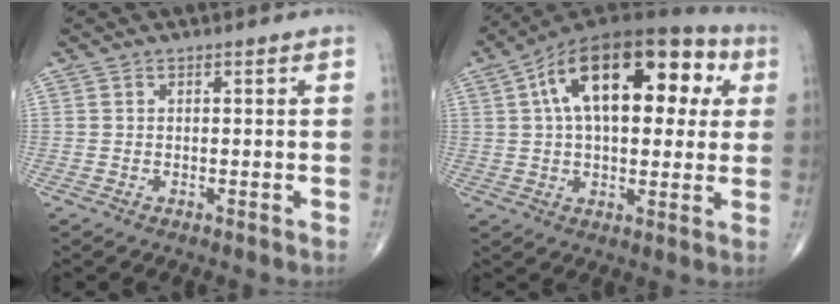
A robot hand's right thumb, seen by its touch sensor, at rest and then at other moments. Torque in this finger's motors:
{"motor_torque": [0.66, 4.35, 1.78, 0.25, 0.32]}